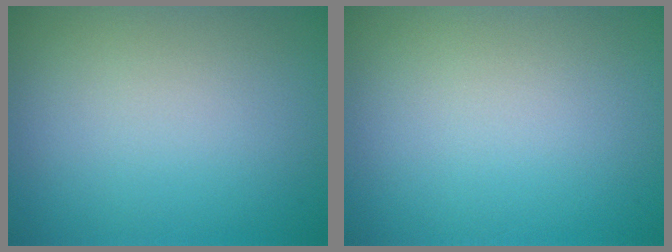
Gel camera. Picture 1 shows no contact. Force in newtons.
{"total": 0.0}